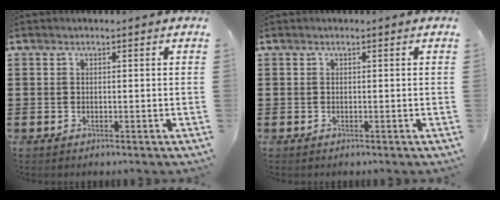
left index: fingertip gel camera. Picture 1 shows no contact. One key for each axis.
{"total": 0.0}